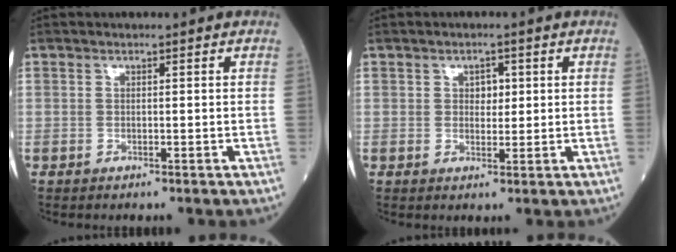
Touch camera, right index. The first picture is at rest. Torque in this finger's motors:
{"motor_torque": [-0.05, 0.00, 0.00, 0.02]}